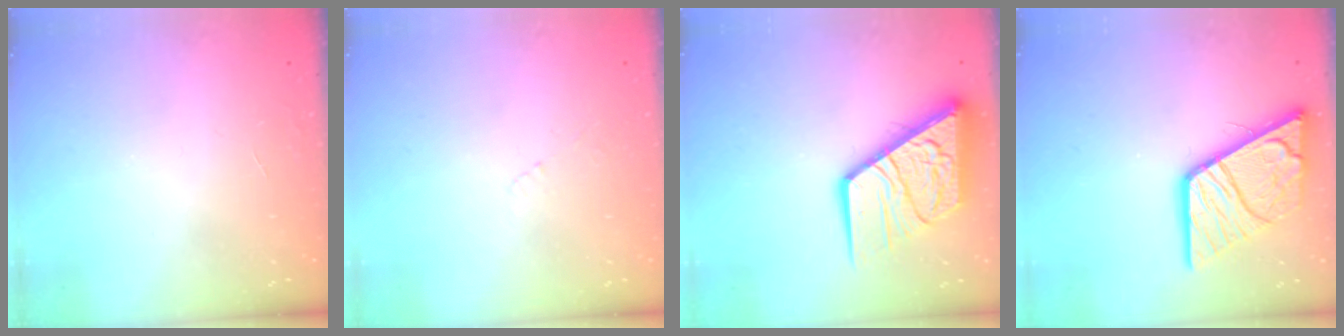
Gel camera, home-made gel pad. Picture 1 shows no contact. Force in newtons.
{"total": 3.1, "press": 3.1, "slide": 0.5}
{"total": 20.6, "press": 20.5, "slide": 1.9}
{"total": 17.2, "press": 17.1, "slide": 1.8}